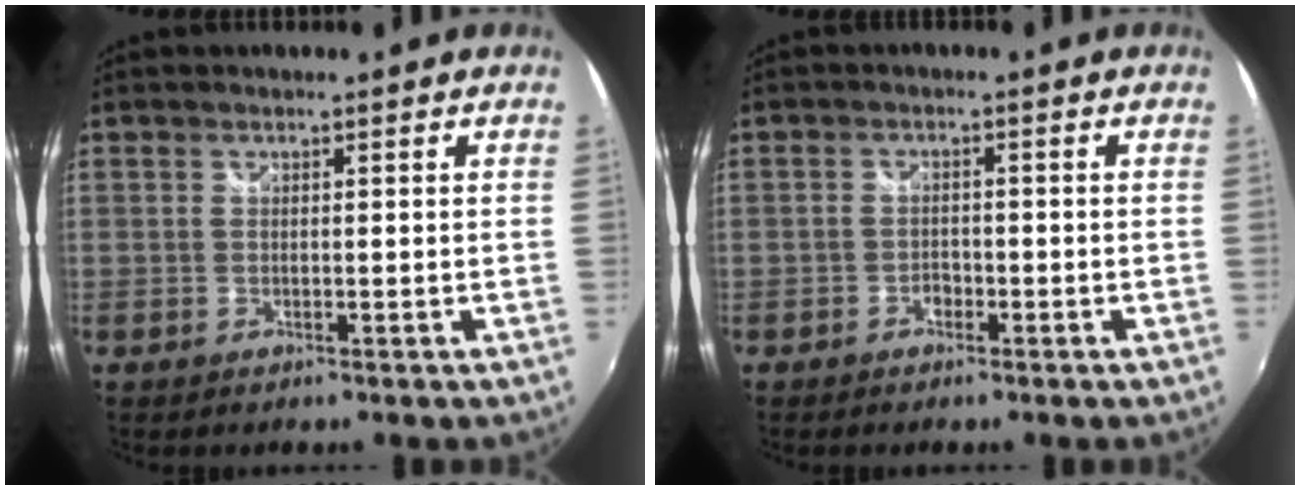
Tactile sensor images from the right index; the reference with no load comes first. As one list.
[{"total": 1.9, "force": [-1.3, 1.3, 0.7], "torque": [-0.015, 0.004, -0.019]}]